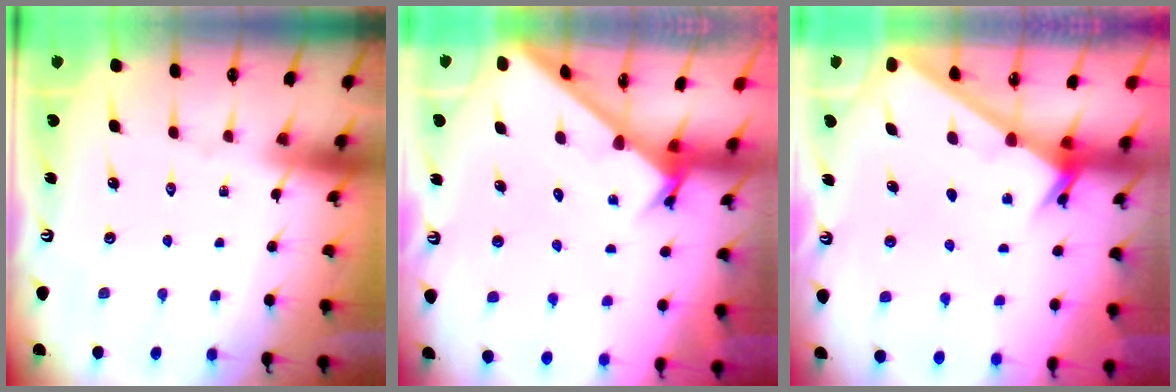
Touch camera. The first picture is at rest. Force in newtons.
{"total": 2.3, "press": 2.3, "slide": 0.1}
{"total": 2.4, "press": 2.4, "slide": 0.2}